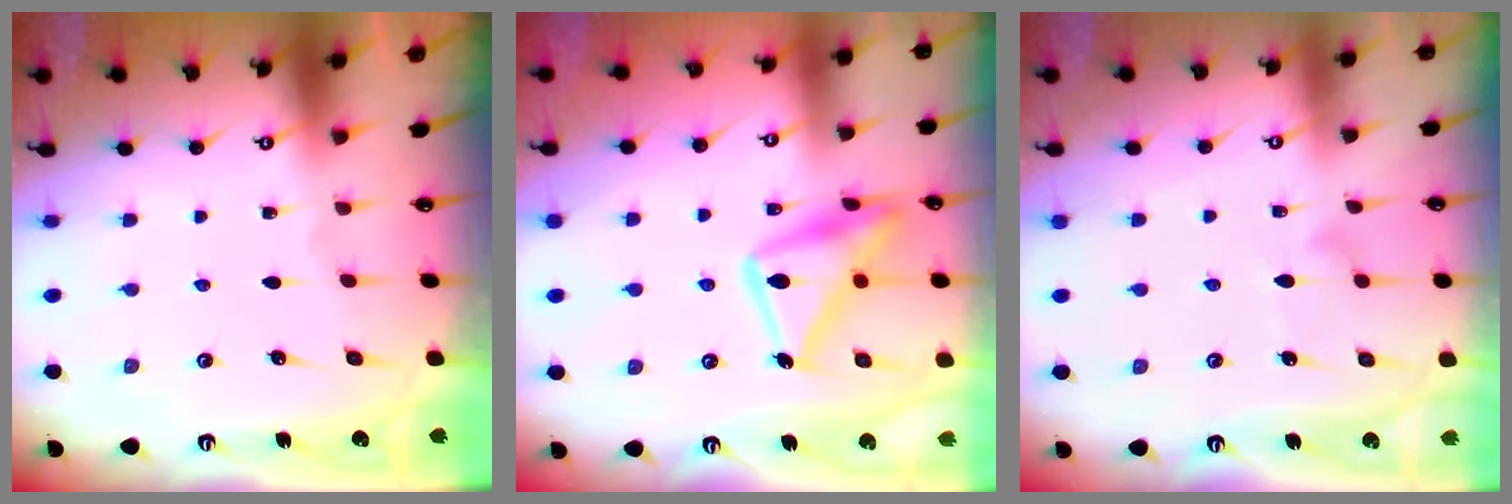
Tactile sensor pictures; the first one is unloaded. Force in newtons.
{"total": 17.8, "press": 17.7, "slide": 1.1}
{"total": 7.4, "press": 7.4, "slide": 0.4}